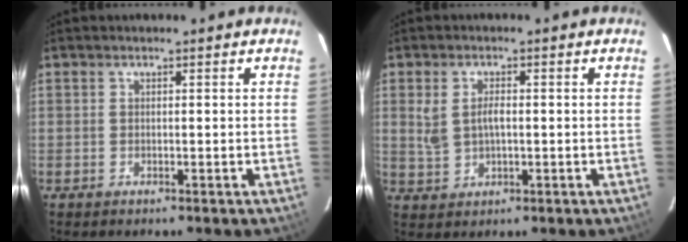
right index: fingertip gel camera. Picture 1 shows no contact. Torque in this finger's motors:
{"motor_torque": [0.08, 0.05, 0.08, 0.05]}